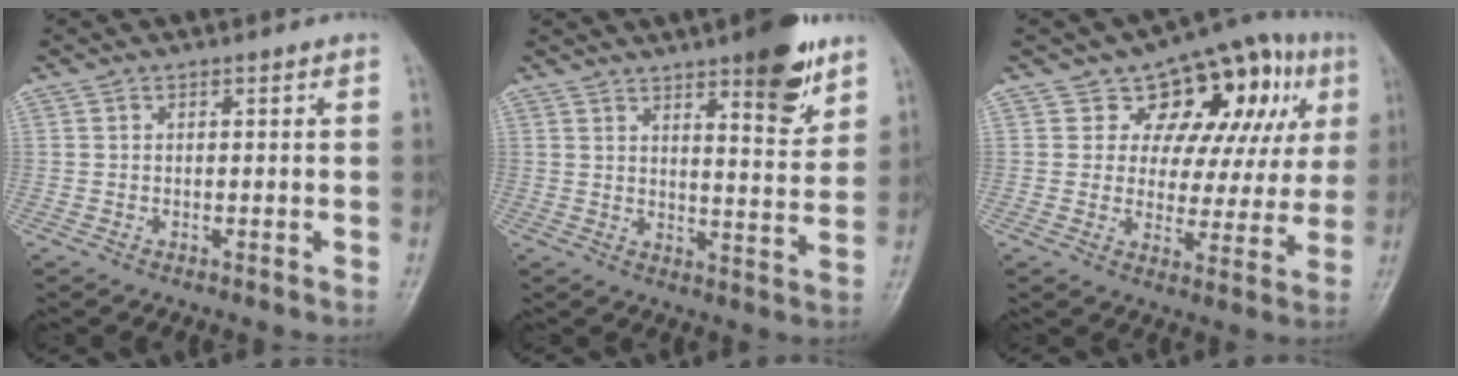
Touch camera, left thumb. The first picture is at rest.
{"total": 11.7, "force": [7.3, 3.1, 8.7], "torque": [-0.098, -0.043, 0.101]}
{"total": 17.2, "force": [7.0, 11.2, 11.1], "torque": [-0.078, 0.004, 0.096]}